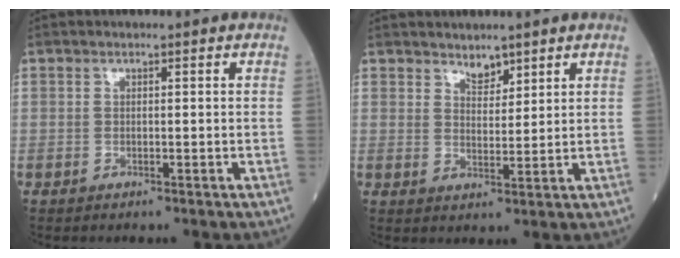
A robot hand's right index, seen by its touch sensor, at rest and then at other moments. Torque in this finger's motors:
{"motor_torque": [0.00, -0.01, 0.00, 0.02]}